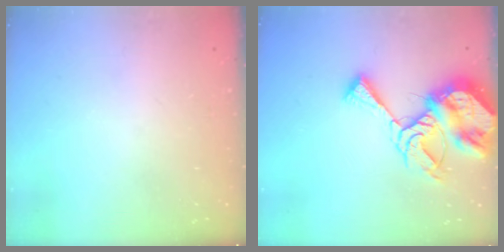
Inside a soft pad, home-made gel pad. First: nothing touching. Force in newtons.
{"total": 14.5, "press": 14.4, "slide": 1.7}